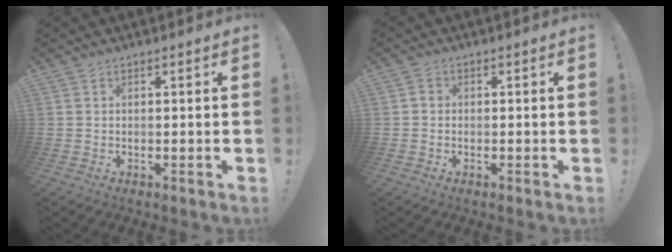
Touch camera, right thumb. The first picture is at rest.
{"total": 1.5, "force": [-0.5, 1.3, 0.6], "torque": [-0.001, 0.003, -0.011]}